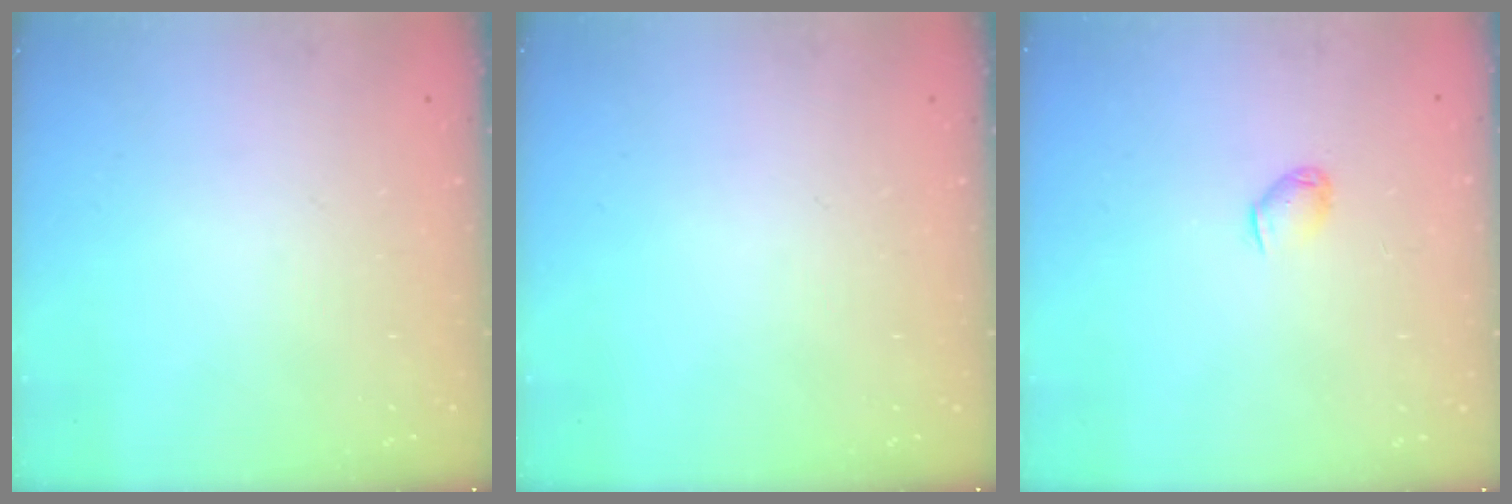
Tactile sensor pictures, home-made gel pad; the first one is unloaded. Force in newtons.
{"total": 0.0}
{"total": 3.5, "press": 3.5, "slide": 0.8}